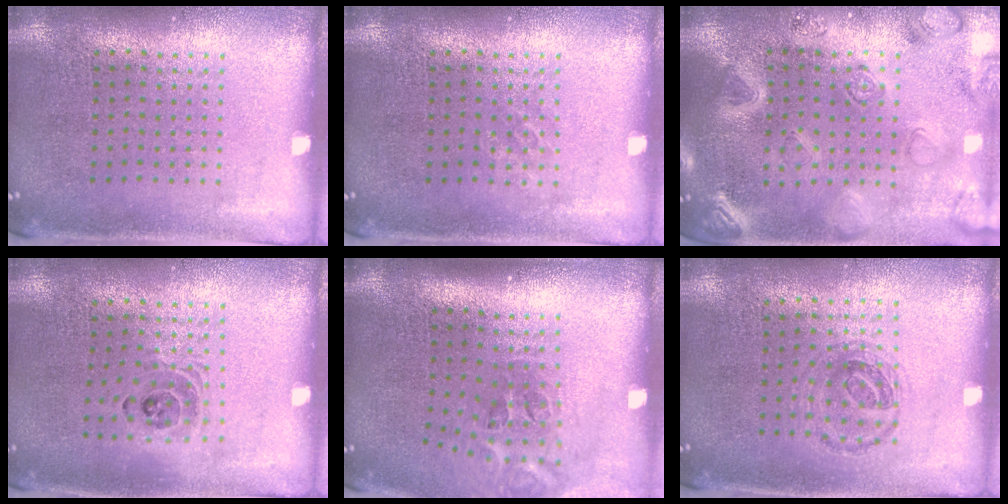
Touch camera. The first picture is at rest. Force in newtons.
{"total": 0.8, "press": 0.8, "slide": 0.1}
{"total": 3.0, "press": 2.9, "slide": 0.8}
{"total": 1.2, "press": 1.1, "slide": 0.6}
{"total": 2.2, "press": 1.4, "slide": 1.7}
{"total": 0.9, "press": 0.9, "slide": 0.3}